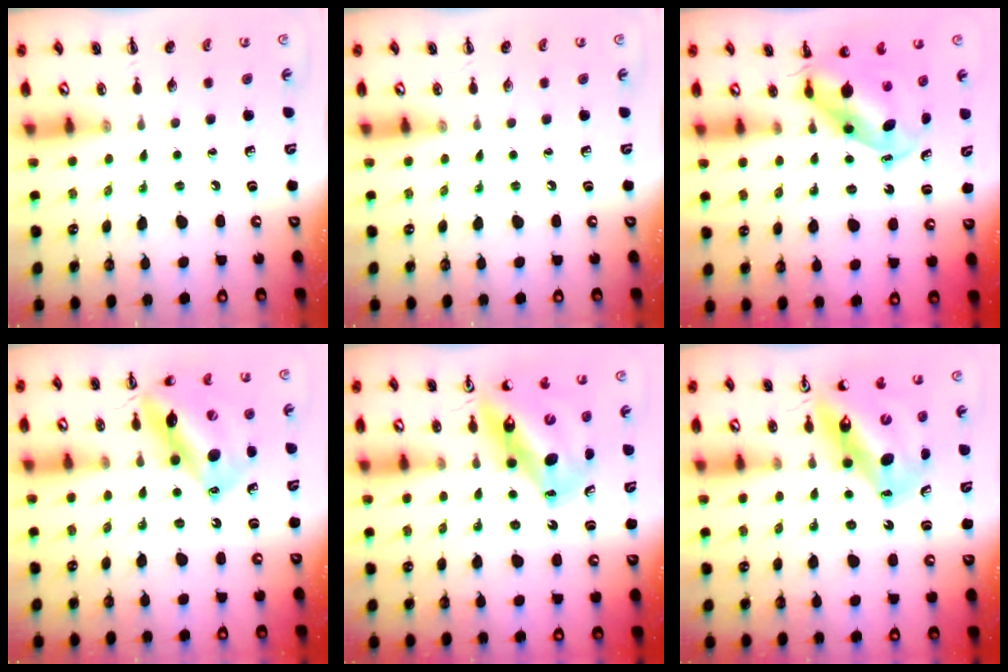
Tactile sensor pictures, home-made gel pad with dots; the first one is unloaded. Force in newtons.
{"total": 0.0}
{"total": 6.6, "press": 6.5, "slide": 1.4}
{"total": 15.2, "press": 14.9, "slide": 2.7}
{"total": 12.3, "press": 11.7, "slide": 3.6}
{"total": 12.3, "press": 11.7, "slide": 3.6}